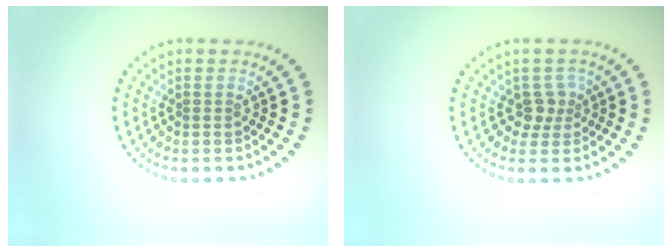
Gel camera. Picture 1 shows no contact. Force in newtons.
{"total": 1.8, "press": 1.2, "slide": 1.3}